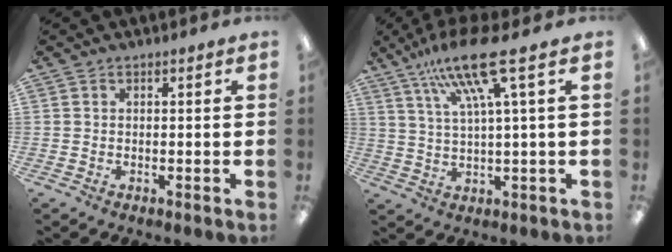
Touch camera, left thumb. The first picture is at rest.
{"total": 14.3, "force": [8.5, 1.7, 11.4], "torque": [-0.226, -0.030, 0.139]}